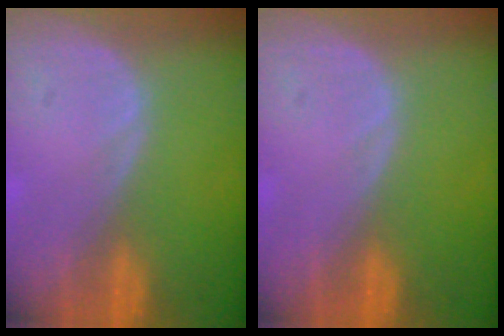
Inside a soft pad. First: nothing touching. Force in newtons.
{"total": 0.0}